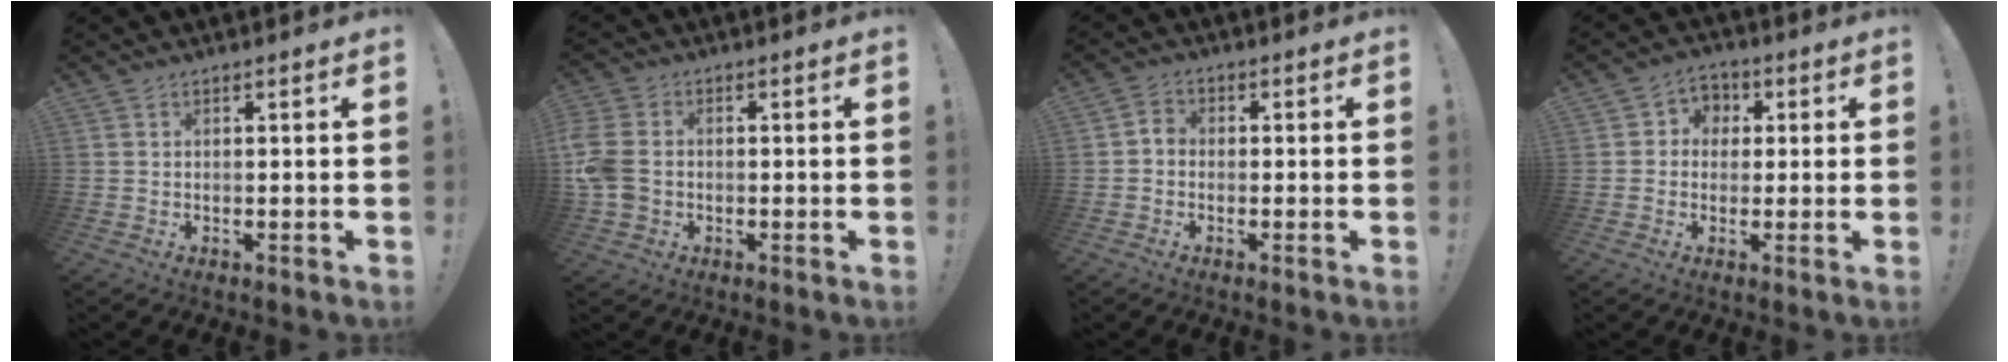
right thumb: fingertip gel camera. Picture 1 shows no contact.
{"total": 9.0, "force": [-0.8, 7.0, 5.7], "torque": [-0.131, 0.004, -0.013]}
{"total": 2.7, "force": [-1.4, 1.9, 1.4], "torque": [-0.023, 0.013, -0.025]}
{"total": 5.5, "force": [-0.5, 5.3, 1.6], "torque": [-0.022, 0.018, -0.005]}